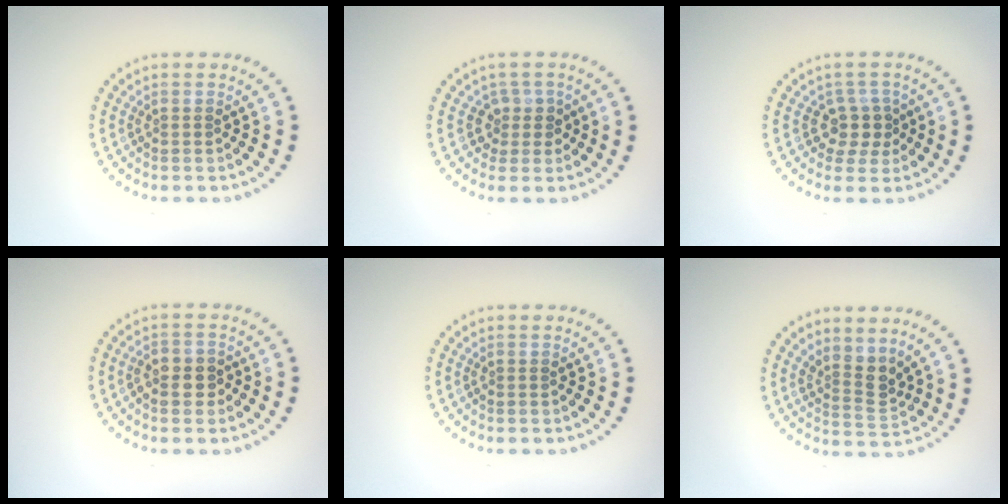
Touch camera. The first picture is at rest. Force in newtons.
{"total": 2.0, "press": 1.5, "slide": 1.3}
{"total": 2.4, "press": 1.9, "slide": 1.5}
{"total": 2.2, "press": 2.1, "slide": 0.5}
{"total": 0.0}
{"total": 2.7, "press": 2.0, "slide": 1.8}